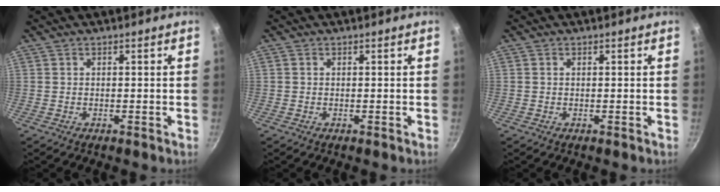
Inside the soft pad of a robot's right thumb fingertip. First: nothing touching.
{"total": 0.0}
{"total": 0.0}